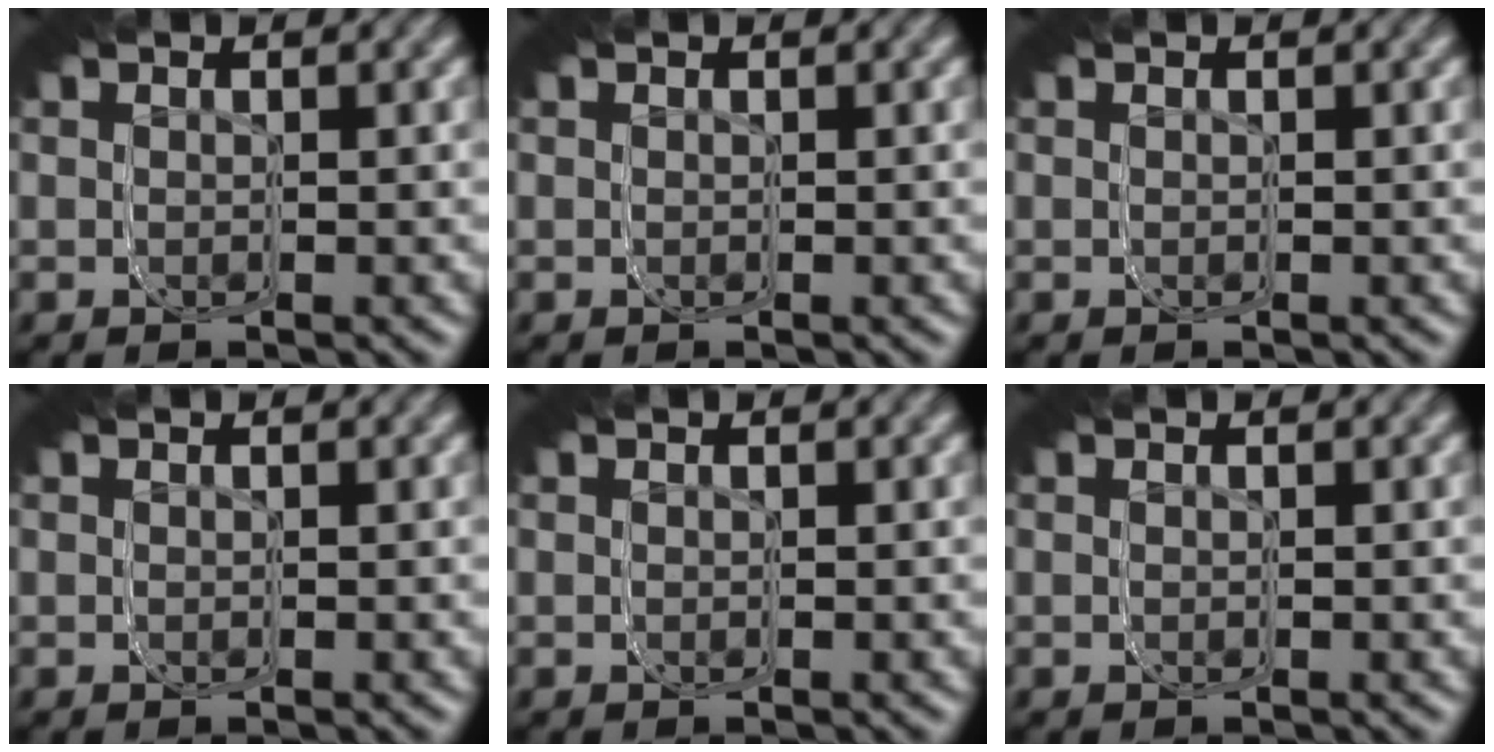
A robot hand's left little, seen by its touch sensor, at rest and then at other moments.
{"total": 0.0}
{"total": 0.0}
{"total": 0.0}
{"total": 0.0}
{"total": 0.0}